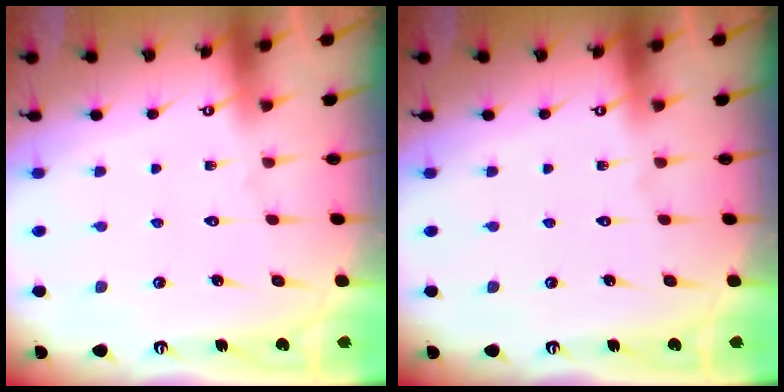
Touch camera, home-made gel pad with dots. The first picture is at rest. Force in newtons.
{"total": 0.0}